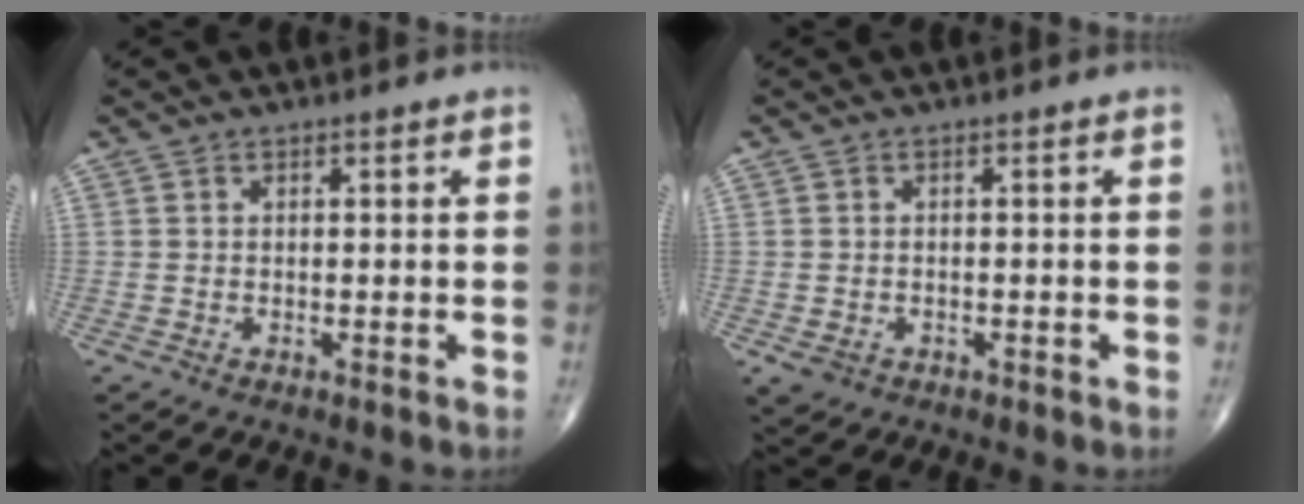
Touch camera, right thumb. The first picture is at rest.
{"total": 2.3, "force": [-0.9, 1.9, 1.0], "torque": [-0.015, 0.002, -0.005]}